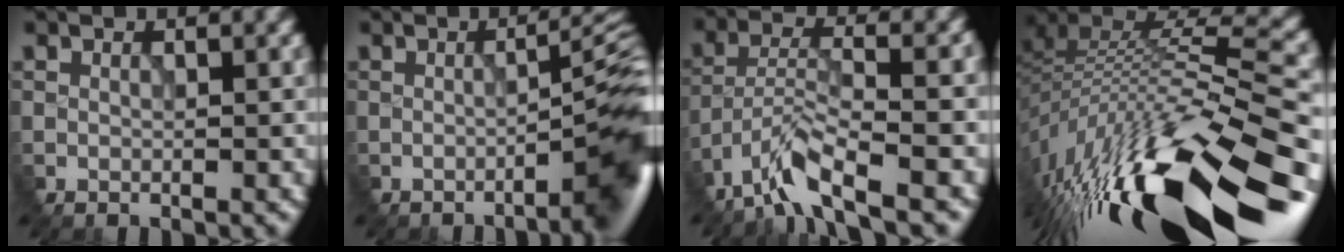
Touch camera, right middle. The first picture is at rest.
{"total": 8.4, "force": [-2.3, 1.7, 7.9], "torque": [-0.087, 0.000, -0.027]}
{"total": 5.6, "force": [-4.4, 0.7, 3.4], "torque": [-0.069, 0.001, -0.086]}
{"total": 16.7, "force": [-9.3, 5.5, 12.8], "torque": [-0.241, -0.012, -0.144]}